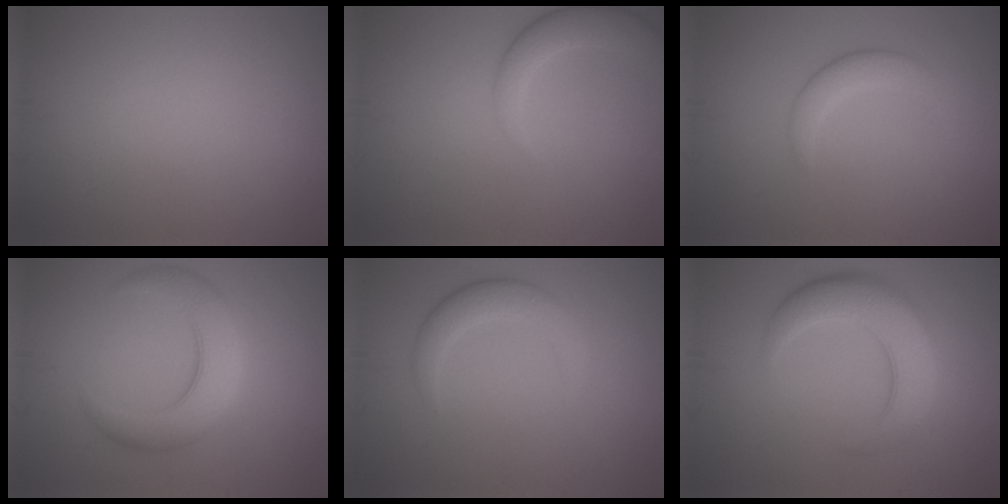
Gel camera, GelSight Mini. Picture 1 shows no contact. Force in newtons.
{"total": 3.7, "press": 3.7, "slide": 0.2}
{"total": 2.4, "press": 2.4, "slide": 0.2}
{"total": 5.3, "press": 5.3, "slide": 0.1}
{"total": 2.9, "press": 2.9, "slide": 0.2}
{"total": 6.4, "press": 6.4, "slide": 0.3}